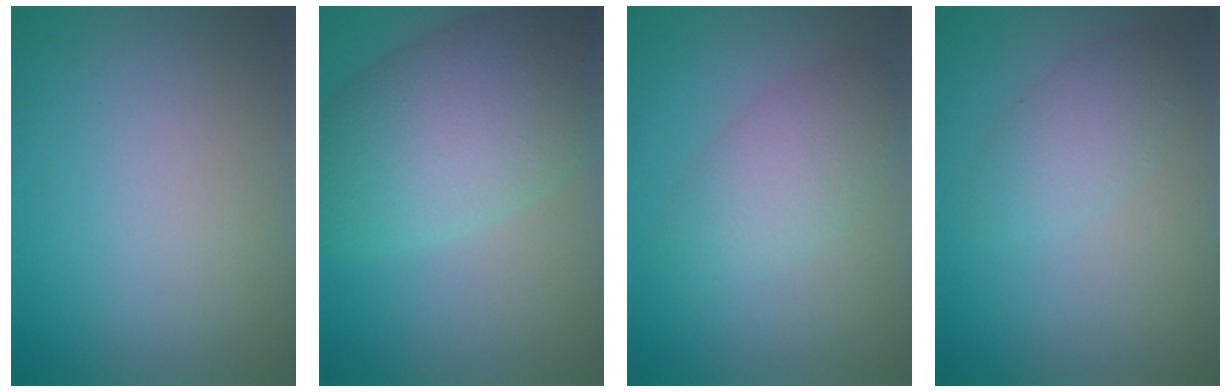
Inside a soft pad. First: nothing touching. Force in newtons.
{"total": 10.0, "press": 10.0, "slide": 0.3}
{"total": 3.6, "press": 3.6, "slide": 0.1}
{"total": 2.7, "press": 2.6, "slide": 0.1}